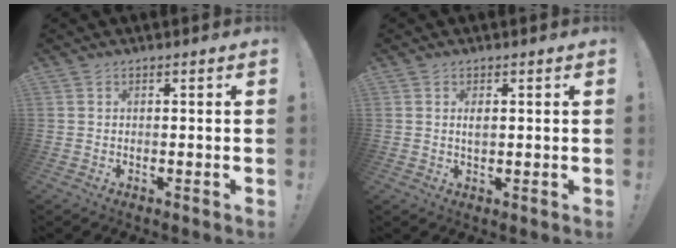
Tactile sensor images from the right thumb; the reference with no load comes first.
{"total": 1.7, "force": [0.4, 0.8, 1.5], "torque": [-0.017, -0.005, 0.004]}